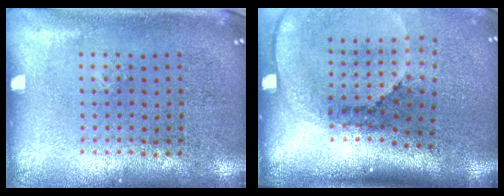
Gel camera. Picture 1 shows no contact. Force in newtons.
{"total": 2.5, "press": 1.7, "slide": 1.8}